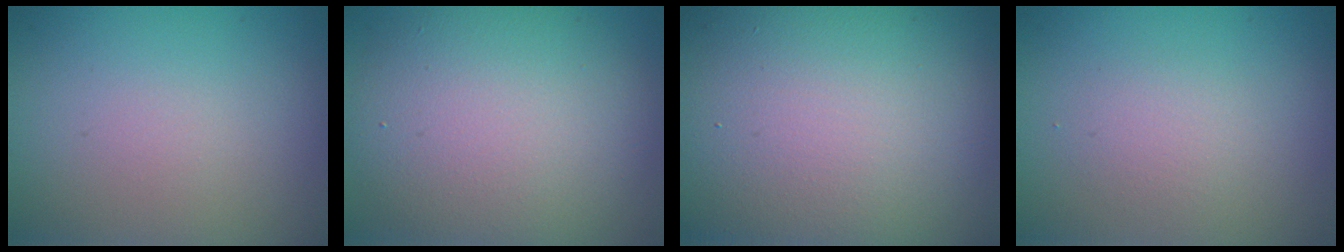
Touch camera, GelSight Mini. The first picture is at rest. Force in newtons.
{"total": 8.5, "press": 8.5, "slide": 0.5}
{"total": 19.8, "press": 19.8, "slide": 0.7}
{"total": 1.3, "press": 1.3, "slide": 0.1}